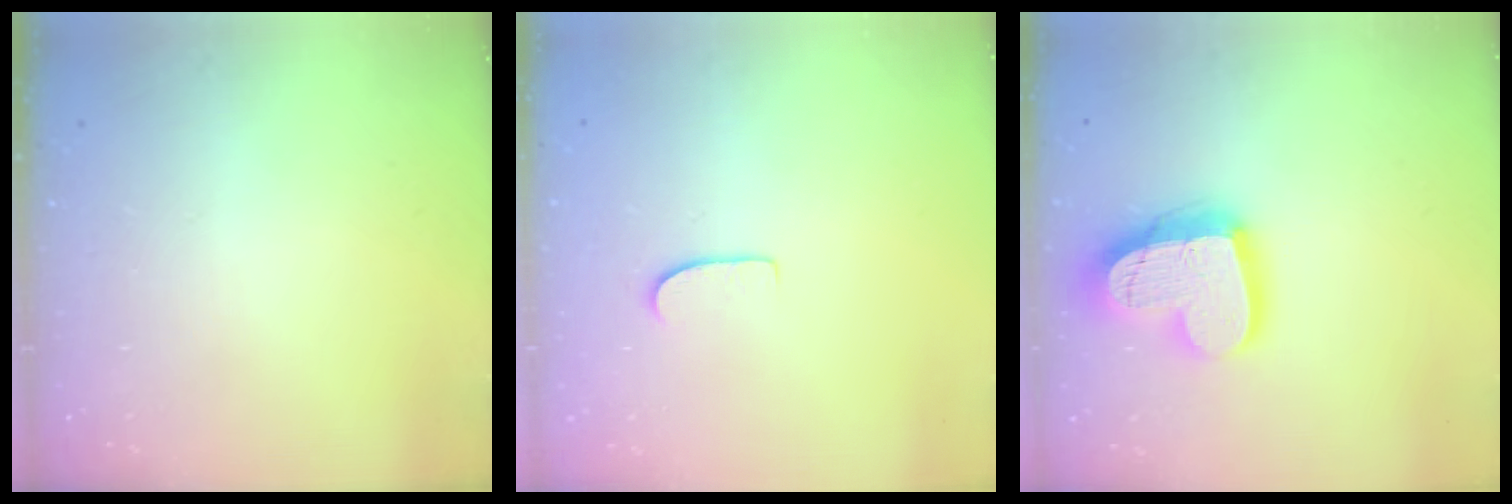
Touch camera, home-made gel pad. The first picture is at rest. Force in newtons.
{"total": 6.1, "press": 6.1, "slide": 0.5}
{"total": 21.4, "press": 21.3, "slide": 2.1}